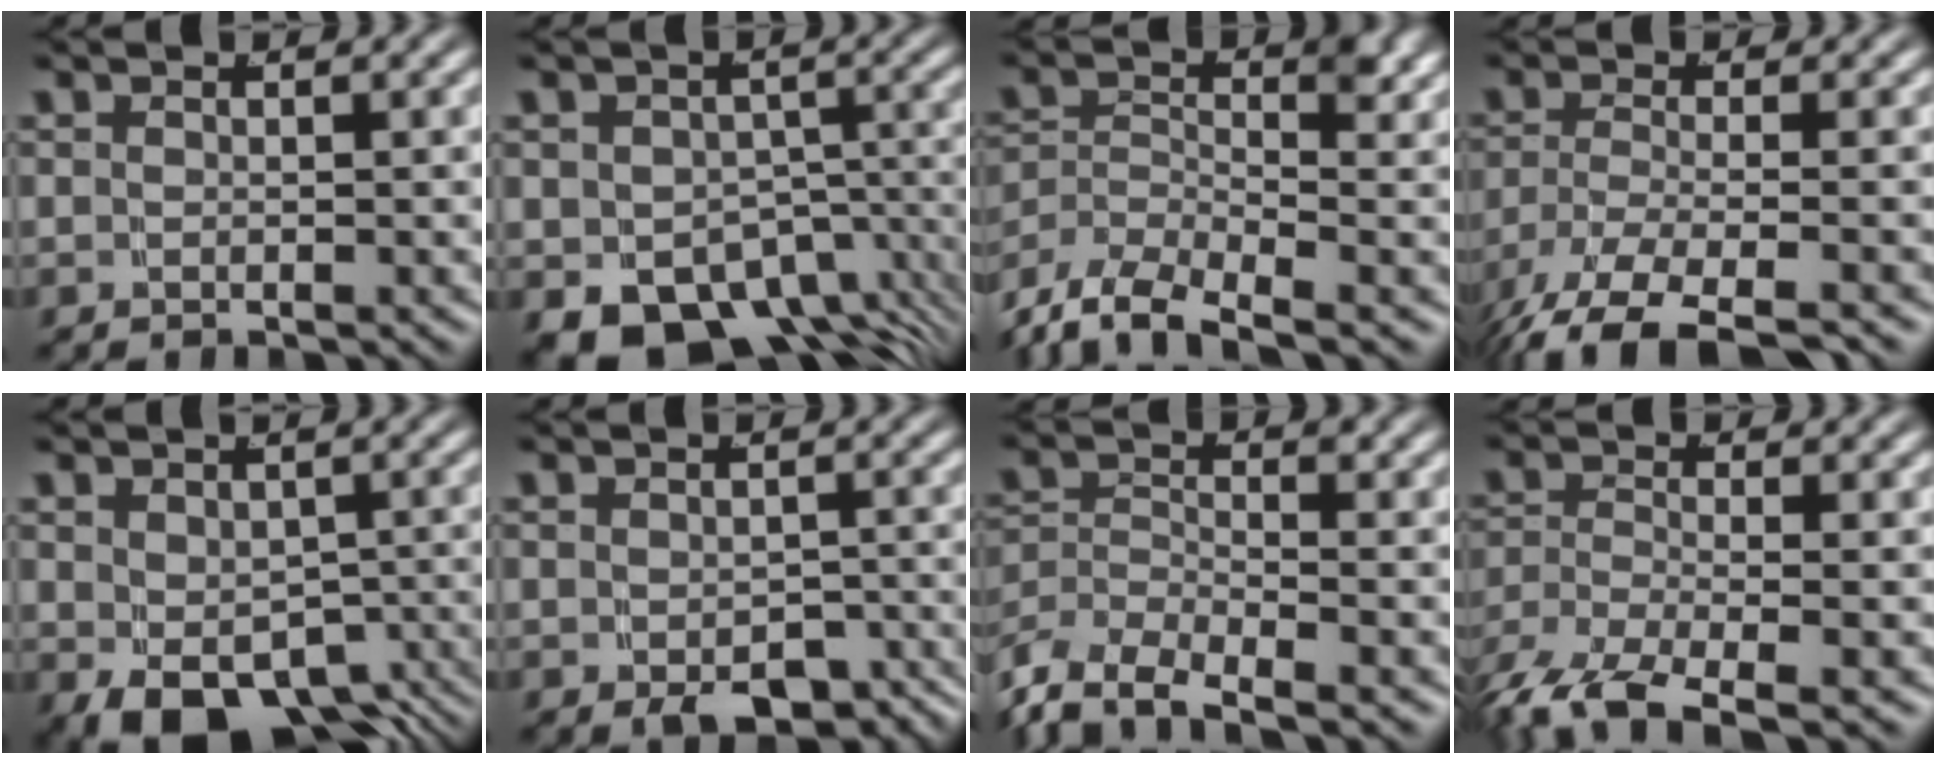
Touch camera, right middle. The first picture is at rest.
{"total": 15.2, "force": [-9.1, 10.5, 5.9], "torque": [-0.106, -0.065, -0.128]}
{"total": 9.5, "force": [-4.2, 6.6, 5.5], "torque": [-0.111, -0.032, -0.071]}
{"total": 8.1, "force": [-5.3, 3.5, 5.1], "torque": [-0.113, -0.036, -0.066]}
{"total": 10.4, "force": [-6.7, 6.0, 5.2], "torque": [-0.088, -0.050, -0.083]}
{"total": 7.2, "force": [-5.9, 3.2, 2.7], "torque": [-0.031, -0.025, -0.084]}
{"total": 9.4, "force": [-5.0, 6.6, 4.4], "torque": [-0.103, -0.033, -0.086]}
{"total": 7.1, "force": [-4.5, 3.2, 4.5], "torque": [-0.107, -0.036, -0.057]}